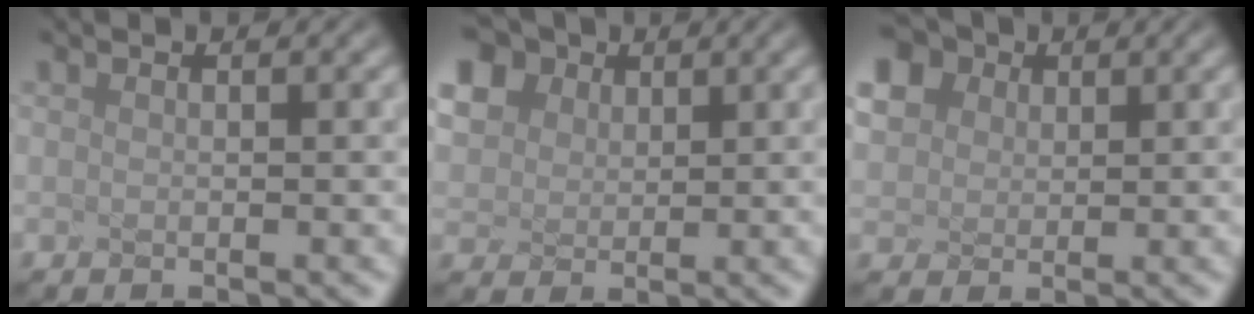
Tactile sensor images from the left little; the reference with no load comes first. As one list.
[{"total": 7.0, "force": [3.9, 5.1, 2.8], "torque": [-0.126, 0.026, 0.103]}, {"total": 4.5, "force": [2.3, 3.5, 1.5], "torque": [-0.099, 0.016, 0.075]}]